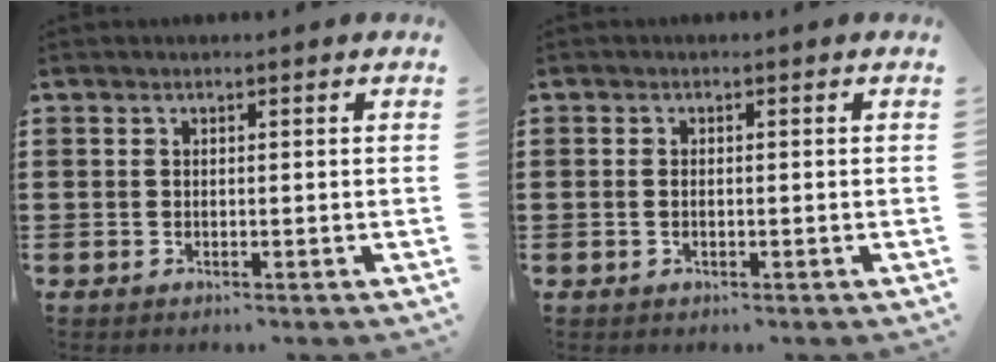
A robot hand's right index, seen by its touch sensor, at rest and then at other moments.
{"total": 0.8, "force": [-0.1, 0.2, 0.8], "torque": [-0.019, -0.003, -0.001]}